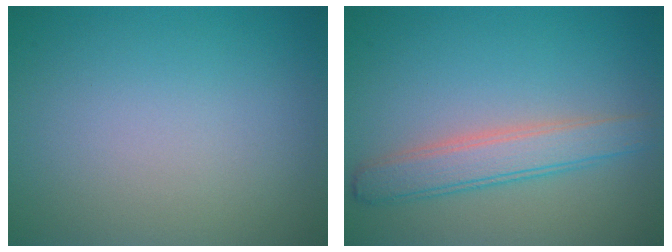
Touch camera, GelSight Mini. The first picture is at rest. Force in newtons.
{"total": 3.6, "press": 3.6, "slide": 0.1}